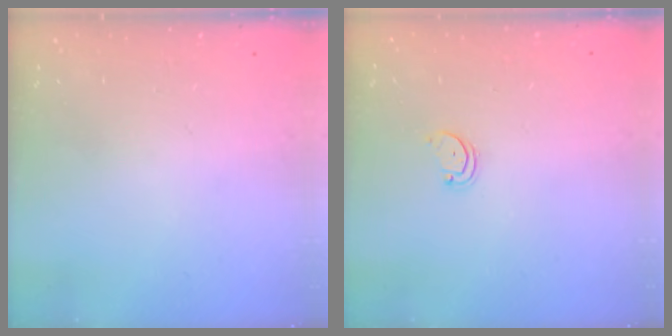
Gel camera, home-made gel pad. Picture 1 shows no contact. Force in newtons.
{"total": 1.8, "press": 1.7, "slide": 0.2}